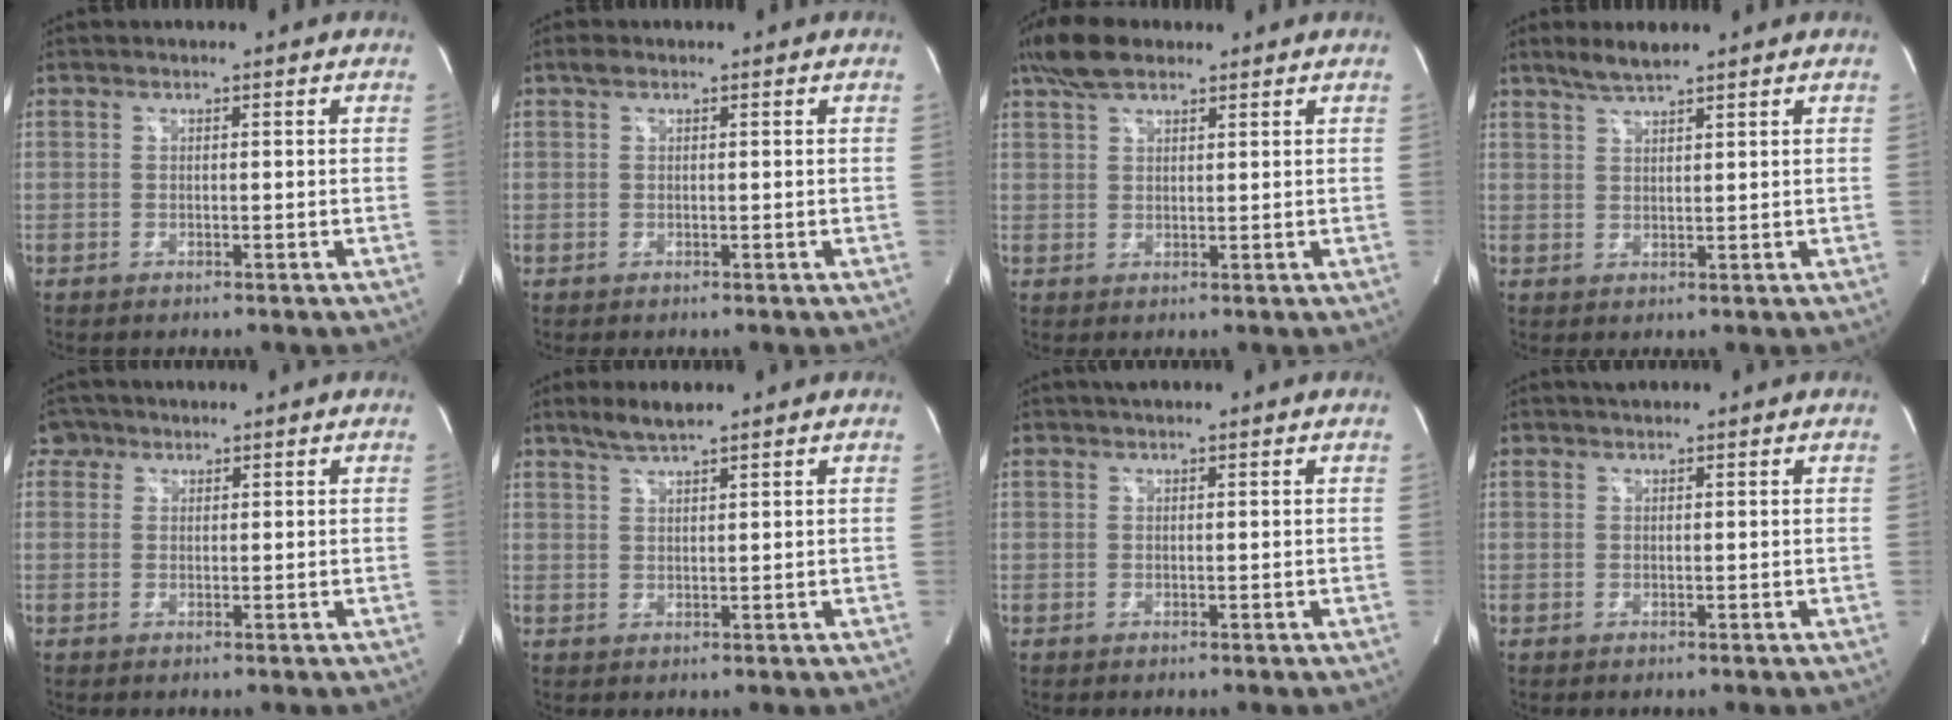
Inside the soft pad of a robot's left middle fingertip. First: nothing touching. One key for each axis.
{"total": 0.9, "fx": 0.6, "fy": 0.4, "fz": 0.5, "tx": -0.013, "ty": 0.011, "tz": 0.010}
{"total": 6.0, "fx": 4.4, "fy": 2.3, "fz": 3.2, "tx": -0.073, "ty": 0.021, "tz": 0.087}
{"total": 3.7, "fx": 3.1, "fy": 0.1, "fz": 1.9, "tx": -0.047, "ty": 0.005, "tz": 0.062}
{"total": 2.4, "fx": 1.6, "fy": 1.8, "fz": 0.0, "tx": 0.003, "ty": 0.011, "tz": 0.025}
{"total": 3.7, "fx": 3.1, "fy": 0.1, "fz": 2.0, "tx": -0.050, "ty": 0.005, "tz": 0.062}
{"total": 1.8, "fx": 1.6, "fy": 0.4, "fz": 0.8, "tx": -0.020, "ty": 0.019, "tz": 0.028}
{"total": 1.7, "fx": 1.5, "fy": 0.5, "fz": 0.5, "tx": -0.015, "ty": 0.017, "tz": 0.027}